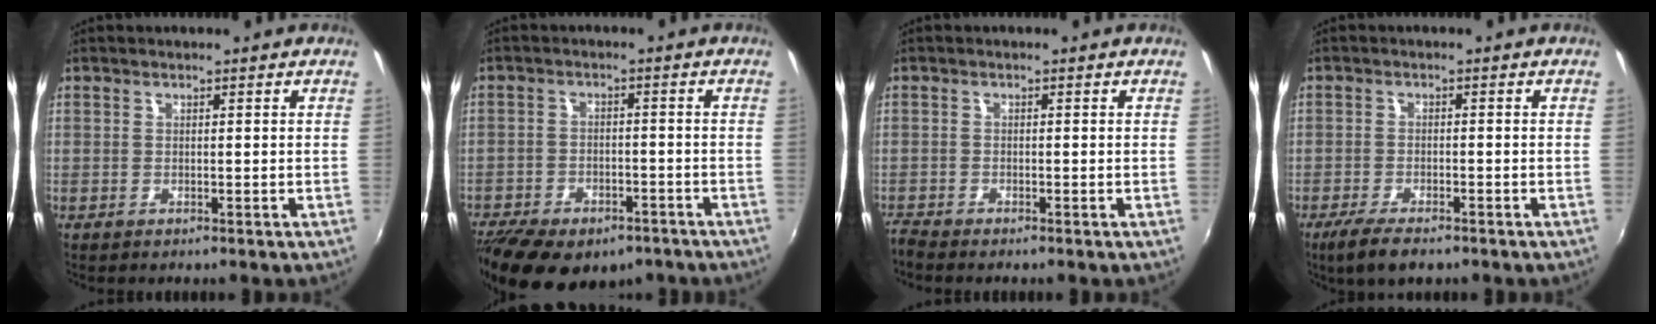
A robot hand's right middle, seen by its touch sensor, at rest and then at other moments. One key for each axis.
{"total": 17.6, "fx": -12.2, "fy": 8.7, "fz": 9.3, "tx": -0.212, "ty": -0.037, "tz": -0.178}
{"total": 2.0, "fx": -2.0, "fy": 0.0, "fz": 0.3, "tx": -0.014, "ty": -0.012, "tz": -0.042}
{"total": 5.8, "fx": -4.3, "fy": 1.7, "fz": 3.6, "tx": -0.090, "ty": -0.017, "tz": -0.078}